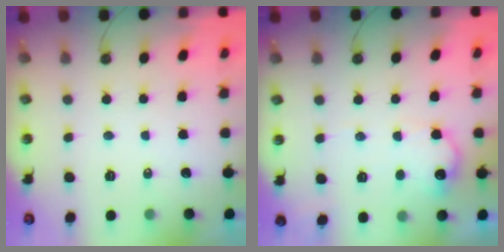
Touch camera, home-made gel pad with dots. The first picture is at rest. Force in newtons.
{"total": 10.4, "press": 10.4, "slide": 0.7}